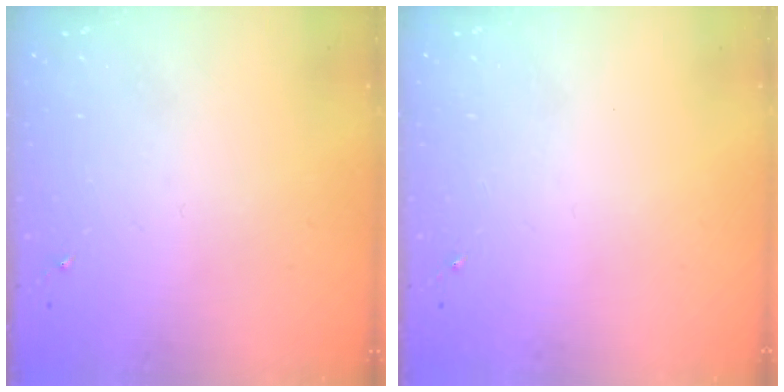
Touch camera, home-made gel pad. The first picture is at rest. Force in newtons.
{"total": 0.0}